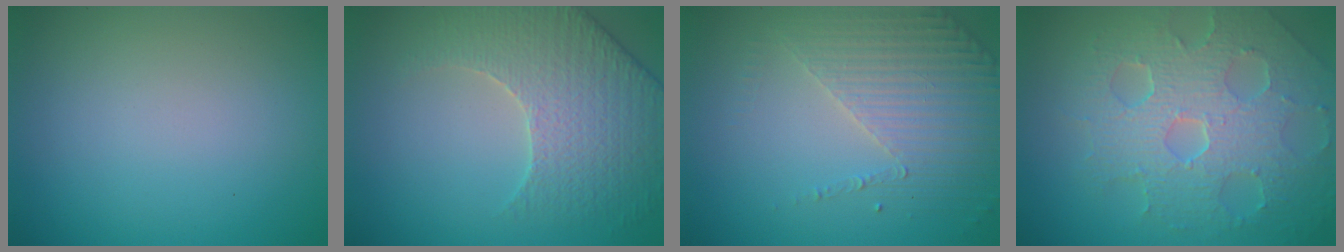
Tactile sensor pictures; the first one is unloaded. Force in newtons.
{"total": 4.7, "press": 4.6, "slide": 1.2}
{"total": 4.3, "press": 3.2, "slide": 2.9}
{"total": 8.6, "press": 5.9, "slide": 6.2}